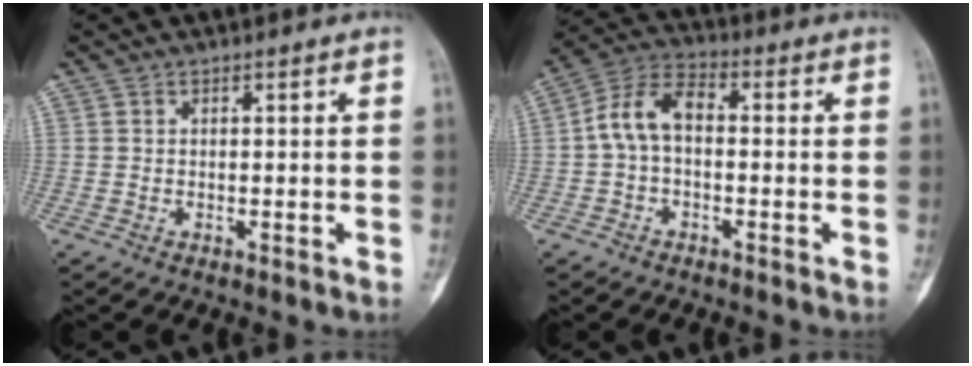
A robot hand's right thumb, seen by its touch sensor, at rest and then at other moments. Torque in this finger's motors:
{"motor_torque": [0.72, 0.87, 0.47, -0.43, 0.09]}